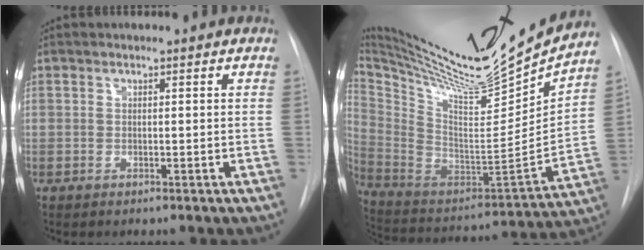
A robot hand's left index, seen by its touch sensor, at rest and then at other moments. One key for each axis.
{"total": 28.0, "fx": 24.5, "fy": 2.1, "fz": 13.4, "tx": -0.246, "ty": -0.067, "tz": 0.385}